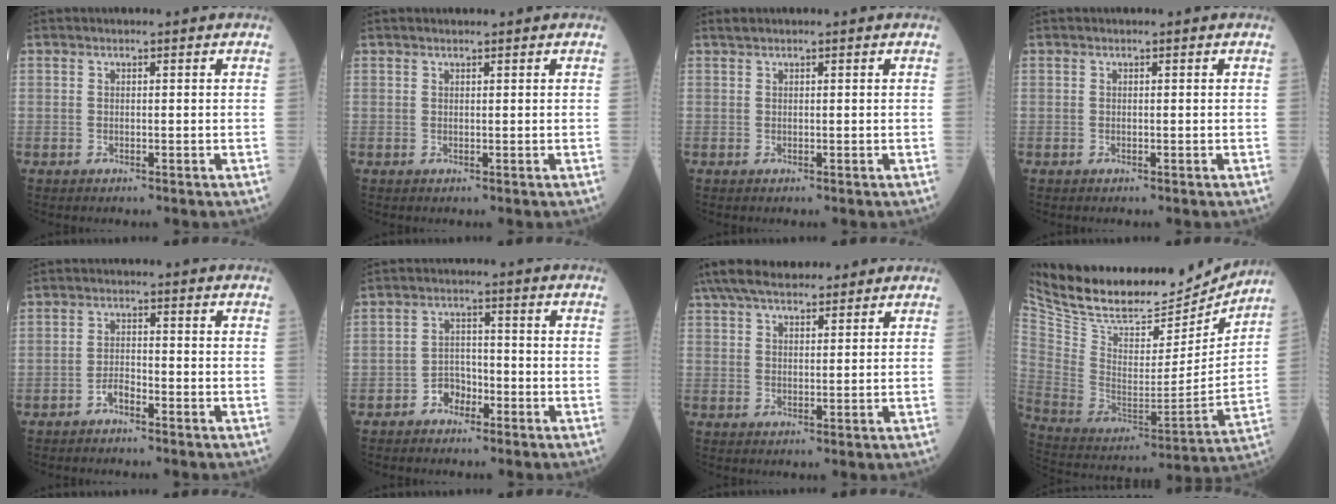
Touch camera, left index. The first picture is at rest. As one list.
[{"total": 0.8, "force": [0.8, 0.1, 0.3], "torque": [-0.007, 0.010, 0.015]}, {"total": 0.6, "force": [0.6, 0.0, 0.2], "torque": [-0.007, 0.008, 0.014]}, {"total": 0.0}, {"total": 2.0, "force": [-1.6, 0.5, 1.1], "torque": [-0.020, 0.002, -0.031]}, {"total": 3.3, "force": [-2.2, 2.1, 1.3], "torque": [-0.019, 0.008, -0.041]}, {"total": 12.2, "force": [10.0, 3.5, 5.9], "torque": [-0.099, 0.048, 0.163]}, {"total": 27.0, "force": [23.9, 7.4, 10.1], "torque": [-0.198, -0.024, 0.373]}]